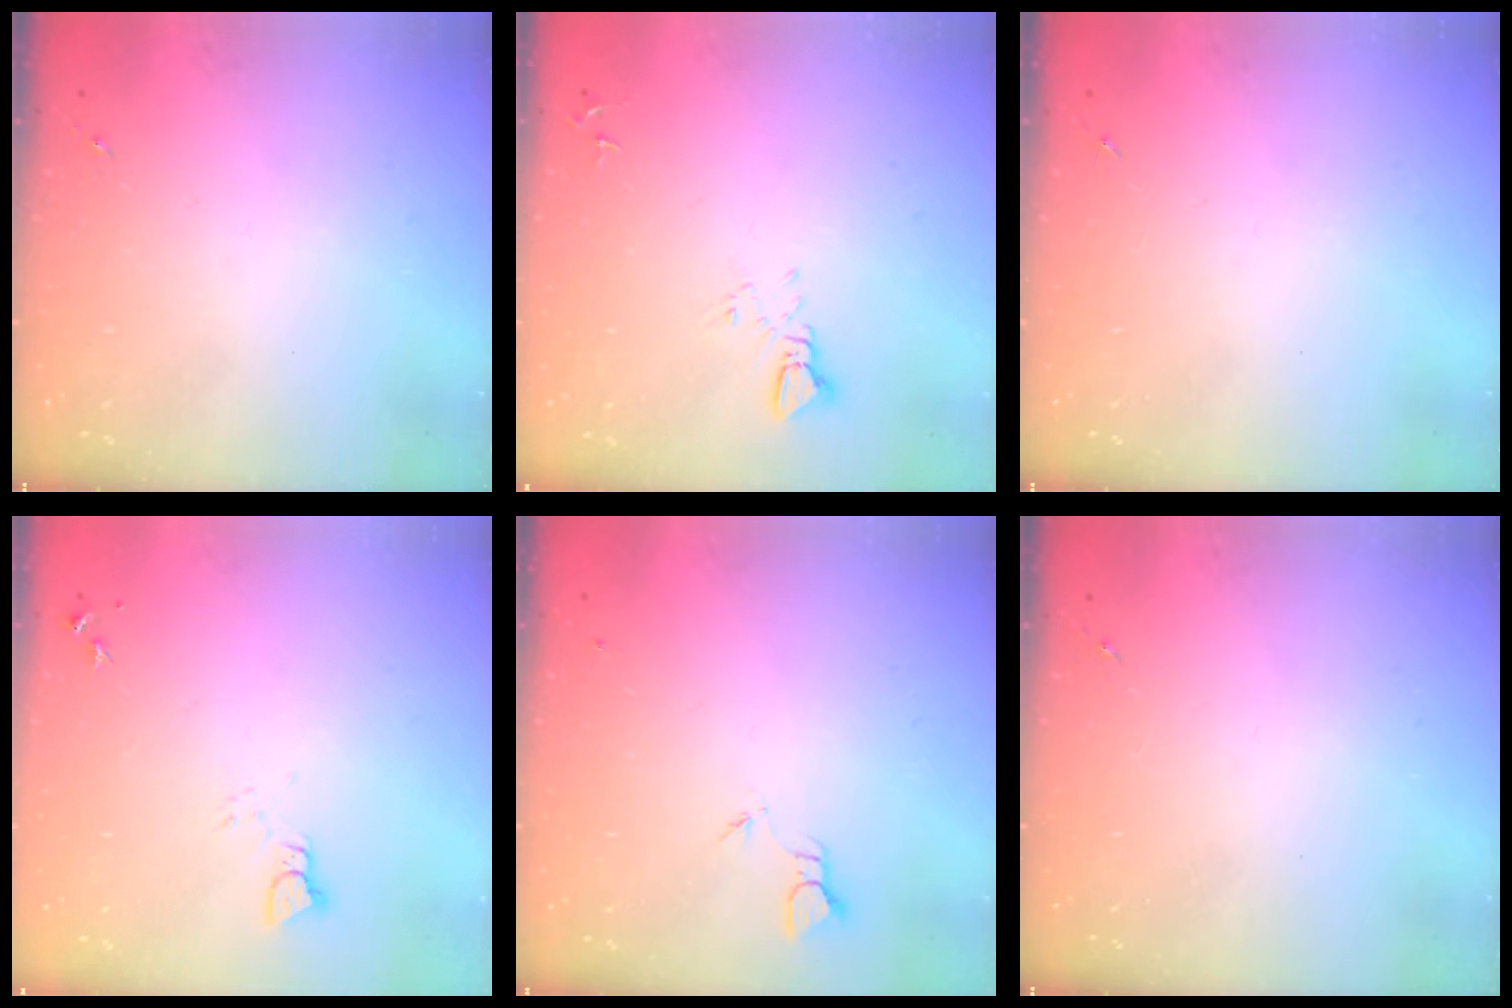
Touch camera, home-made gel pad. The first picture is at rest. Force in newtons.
{"total": 3.6, "press": 3.6, "slide": 0.3}
{"total": 0.0}
{"total": 2.5, "press": 2.5, "slide": 0.1}
{"total": 1.9, "press": 1.9, "slide": 0.1}
{"total": 0.0}